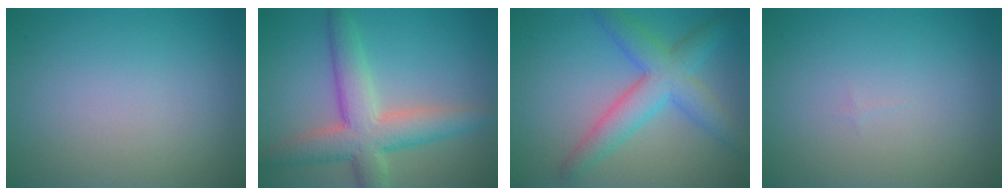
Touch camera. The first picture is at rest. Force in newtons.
{"total": 6.6, "press": 6.5, "slide": 0.5}
{"total": 5.6, "press": 5.6, "slide": 0.1}
{"total": 0.0}